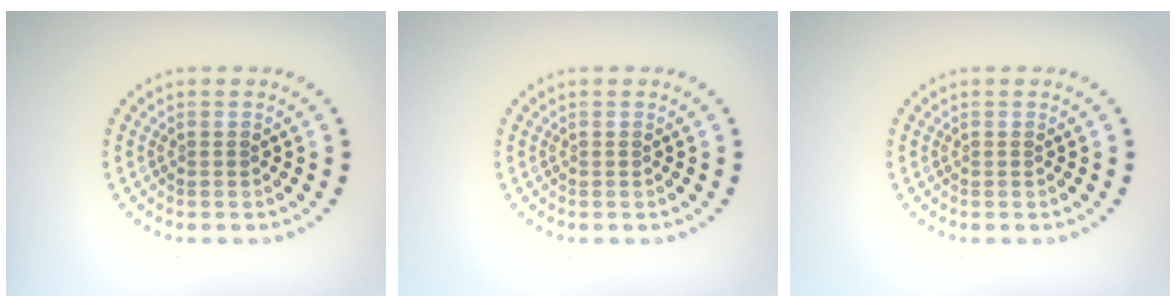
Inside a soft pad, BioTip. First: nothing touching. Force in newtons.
{"total": 0.0}
{"total": 0.0}